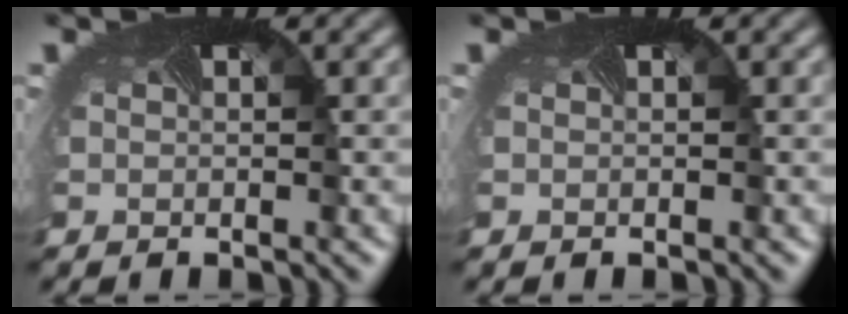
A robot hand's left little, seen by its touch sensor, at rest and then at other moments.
{"total": 0.0}